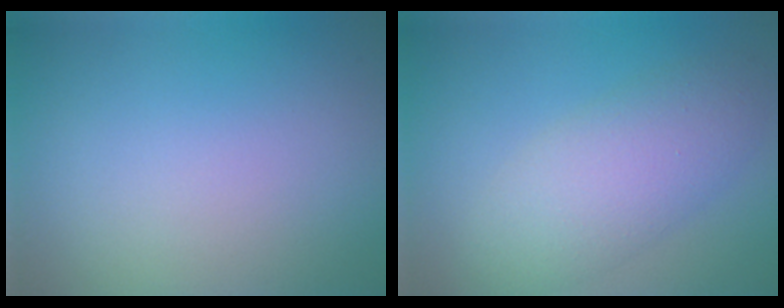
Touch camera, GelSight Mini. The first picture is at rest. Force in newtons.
{"total": 4.9, "press": 4.9, "slide": 0.0}